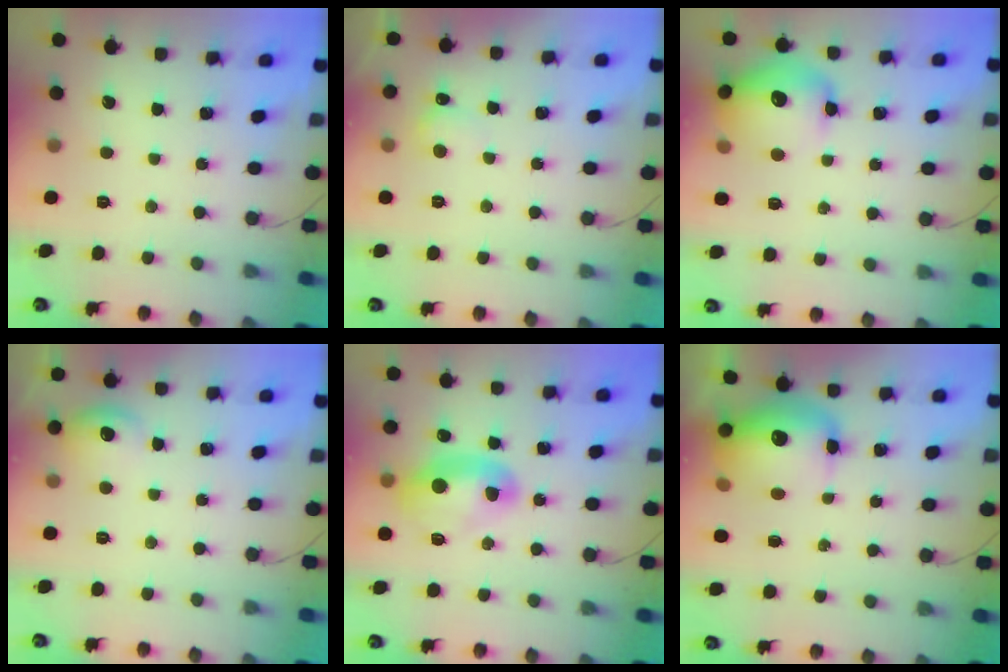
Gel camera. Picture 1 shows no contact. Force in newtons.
{"total": 5.7, "press": 5.5, "slide": 1.7}
{"total": 15.0, "press": 14.9, "slide": 1.6}
{"total": 7.4, "press": 7.3, "slide": 1.6}
{"total": 10.6, "press": 10.6, "slide": 1.1}
{"total": 15.6, "press": 15.1, "slide": 3.7}